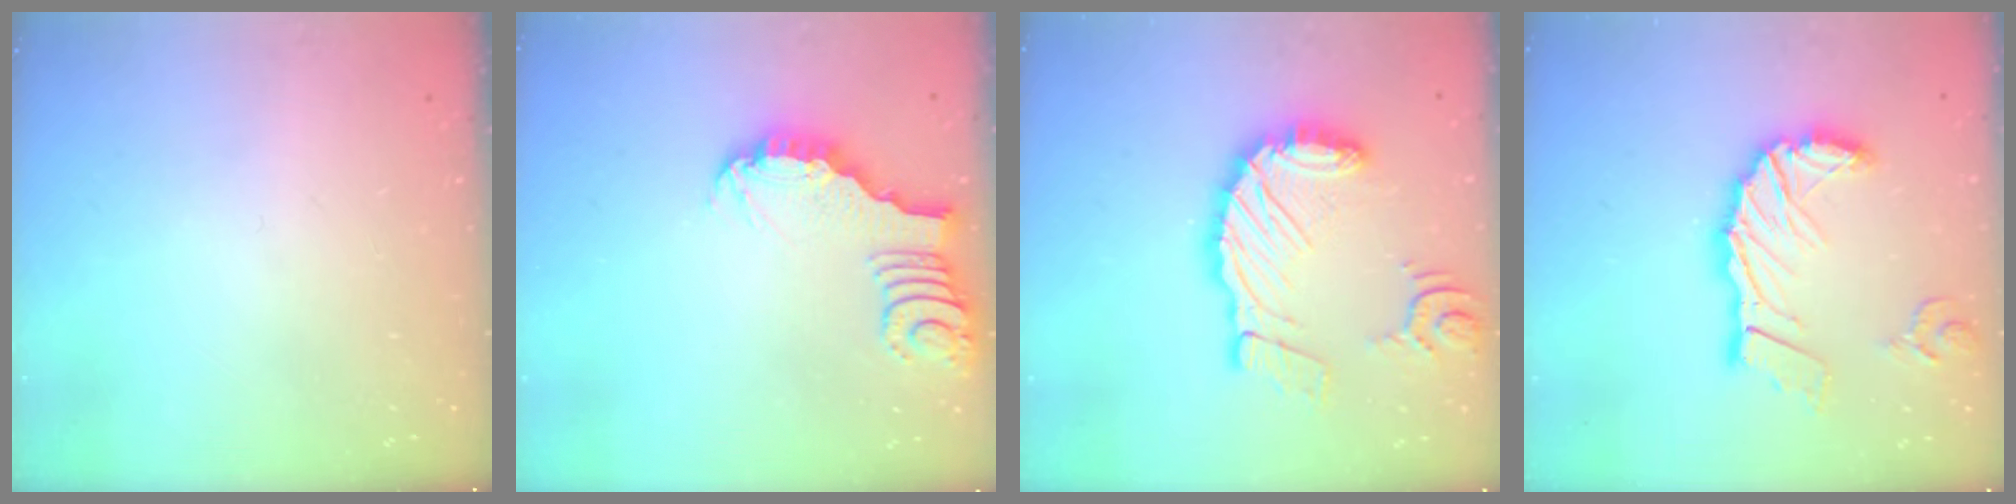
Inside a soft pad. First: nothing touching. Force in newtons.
{"total": 3.5, "press": 3.5, "slide": 0.4}
{"total": 16.9, "press": 16.8, "slide": 2.0}
{"total": 17.4, "press": 17.3, "slide": 2.1}